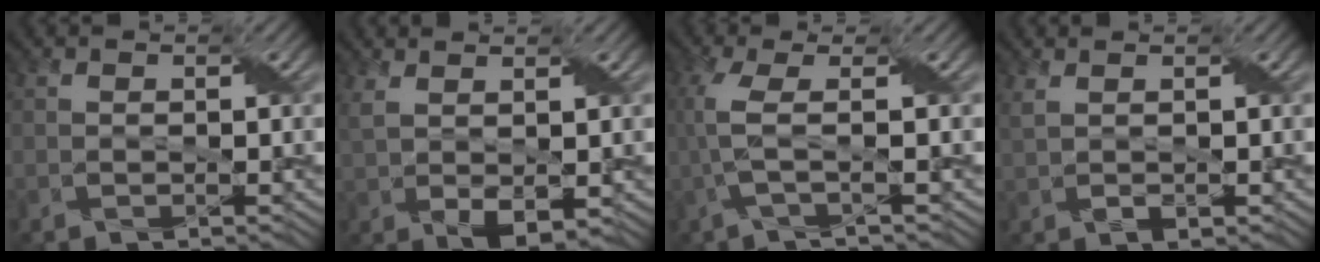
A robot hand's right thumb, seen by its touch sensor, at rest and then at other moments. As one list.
[{"total": 3.8, "force": [0.8, 1.5, 3.5], "torque": [-0.078, -0.007, 0.020]}, {"total": 4.1, "force": [-0.3, 0.7, 4.0], "torque": [-0.089, 0.003, -0.018]}, {"total": 1.7, "force": [1.0, 0.4, 1.3], "torque": [-0.031, -0.002, 0.019]}]